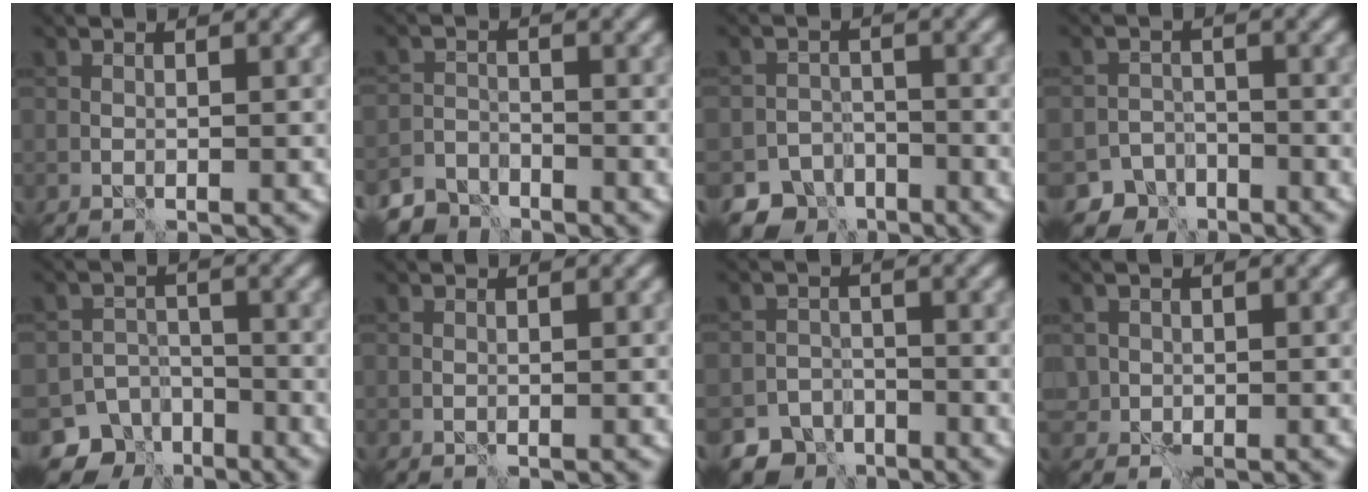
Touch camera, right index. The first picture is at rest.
{"total": 3.2, "force": [-3.0, 1.1, 0.3], "torque": [0.000, 0.002, -0.064]}
{"total": 5.1, "force": [-3.9, 3.3, 0.7], "torque": [0.007, -0.006, -0.058]}
{"total": 3.9, "force": [-3.0, 2.5, 0.2], "torque": [0.016, -0.004, -0.046]}
{"total": 5.9, "force": [-4.4, 3.9, 0.8], "torque": [0.012, -0.009, -0.060]}
{"total": 0.0}
{"total": 4.8, "force": [-3.8, 2.9, 0.4], "torque": [0.013, -0.003, -0.057]}
{"total": 1.0, "force": [0.0, 1.0, 0.1], "torque": [0.006, -0.003, 0.000]}